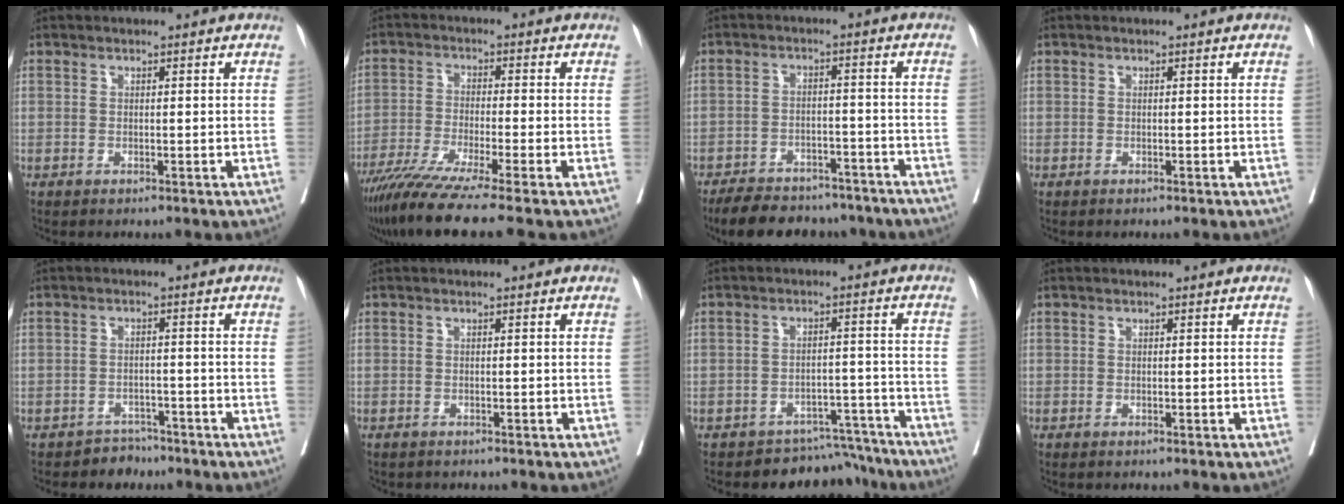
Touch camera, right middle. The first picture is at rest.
{"total": 10.7, "force": [-8.4, -1.6, 6.4], "torque": [-0.095, -0.037, -0.139]}
{"total": 15.5, "force": [-13.3, 5.7, 5.6], "torque": [-0.098, 0.006, -0.175]}
{"total": 0.0}
{"total": 2.9, "force": [-2.4, 1.6, -0.5], "torque": [0.007, 0.007, -0.038]}
{"total": 1.3, "force": [-1.2, 0.5, 0.3], "torque": [-0.012, -0.002, -0.020]}
{"total": 7.0, "force": [-6.4, 2.7, -1.1], "torque": [0.036, 0.043, -0.083]}
{"total": 0.0}